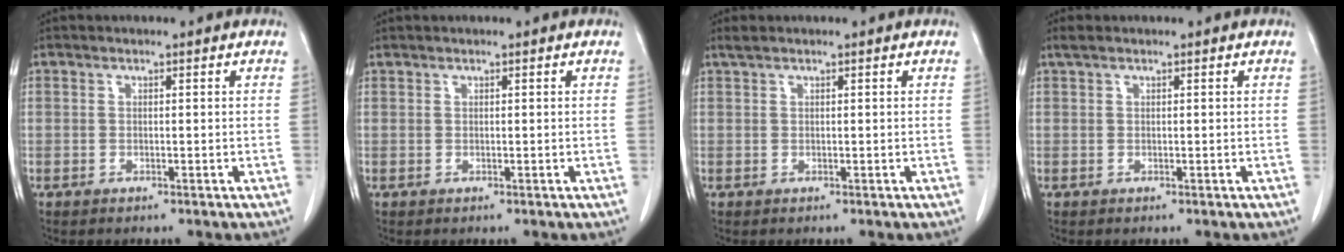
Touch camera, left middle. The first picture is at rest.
{"total": 0.0}
{"total": 0.9, "force": [0.8, 0.1, 0.5], "torque": [-0.015, 0.011, 0.018]}
{"total": 1.1, "force": [0.8, 0.3, 0.7], "torque": [-0.018, 0.015, 0.017]}